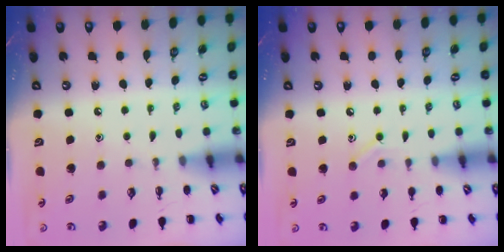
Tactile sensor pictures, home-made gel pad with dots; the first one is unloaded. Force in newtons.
{"total": 6.6, "press": 6.4, "slide": 1.7}